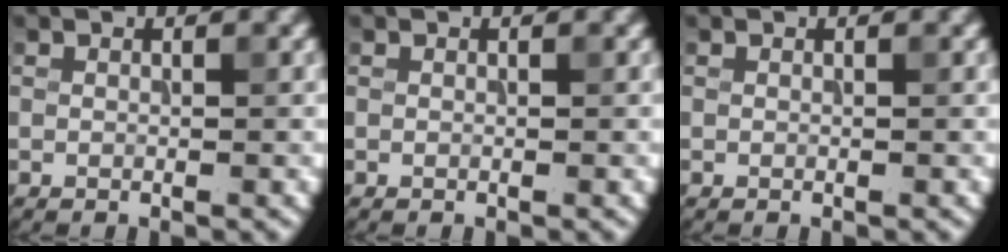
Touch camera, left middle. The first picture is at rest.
{"total": 0.0}
{"total": 0.0}